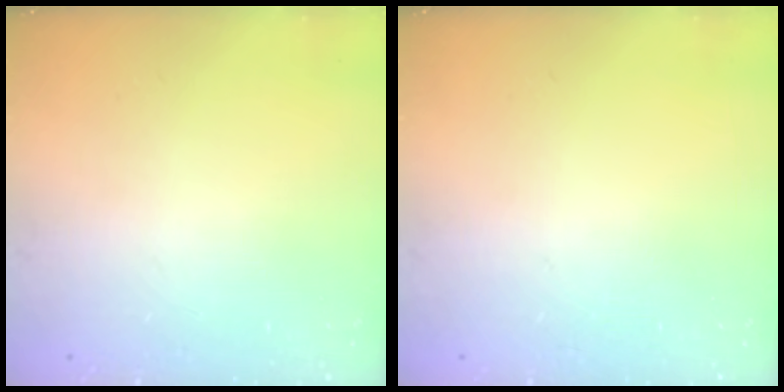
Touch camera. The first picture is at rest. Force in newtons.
{"total": 0.0}